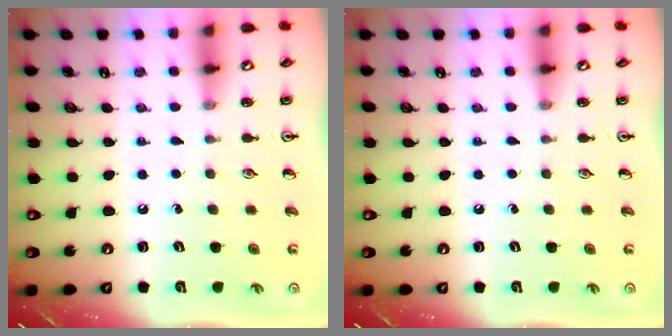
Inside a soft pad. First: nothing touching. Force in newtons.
{"total": 0.0}